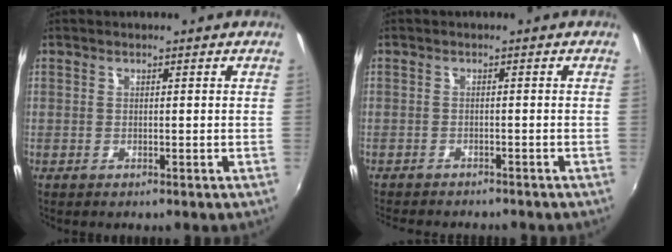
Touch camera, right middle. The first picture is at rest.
{"total": 5.6, "force": [-5.2, 1.1, 1.8], "torque": [-0.050, -0.016, -0.078]}